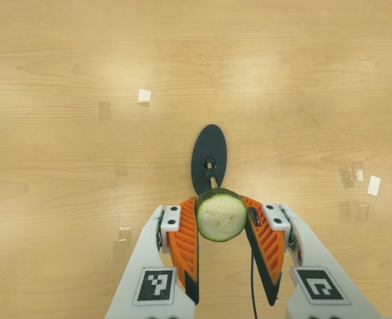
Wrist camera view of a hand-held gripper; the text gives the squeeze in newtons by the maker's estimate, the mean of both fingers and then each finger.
{"total": 11.9, "left": 12.4, "right": 11.4}